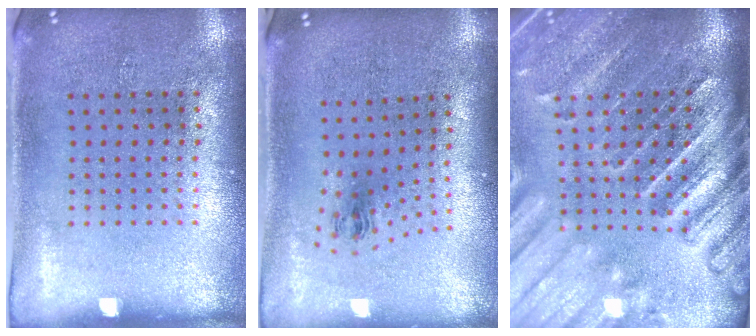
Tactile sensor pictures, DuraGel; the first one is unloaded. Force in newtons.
{"total": 1.1, "press": 0.5, "slide": 1.0}
{"total": 4.2, "press": 3.5, "slide": 2.3}